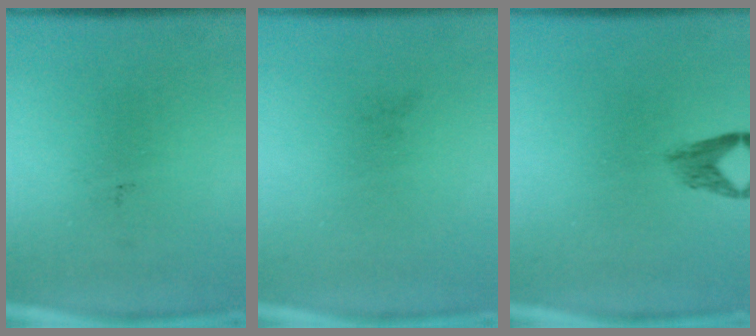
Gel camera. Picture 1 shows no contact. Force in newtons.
{"total": 0.0}
{"total": 2.0}